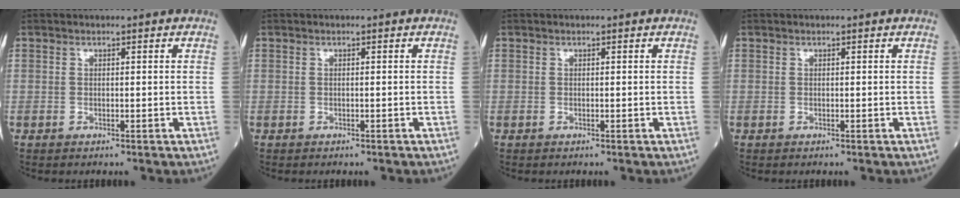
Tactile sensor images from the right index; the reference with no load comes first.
{"total": 0.0}
{"total": 0.0}
{"total": 0.0}